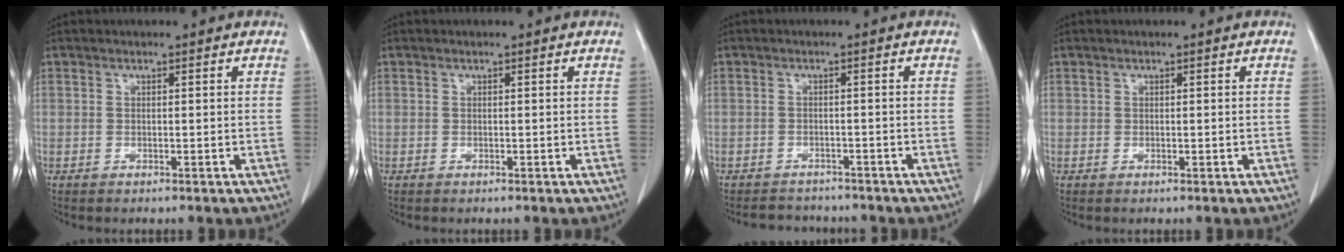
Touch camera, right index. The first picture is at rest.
{"total": 0.0}
{"total": 4.1, "force": [-3.8, 1.5, 0.3], "torque": [-0.004, 0.000, -0.054]}
{"total": 0.0}